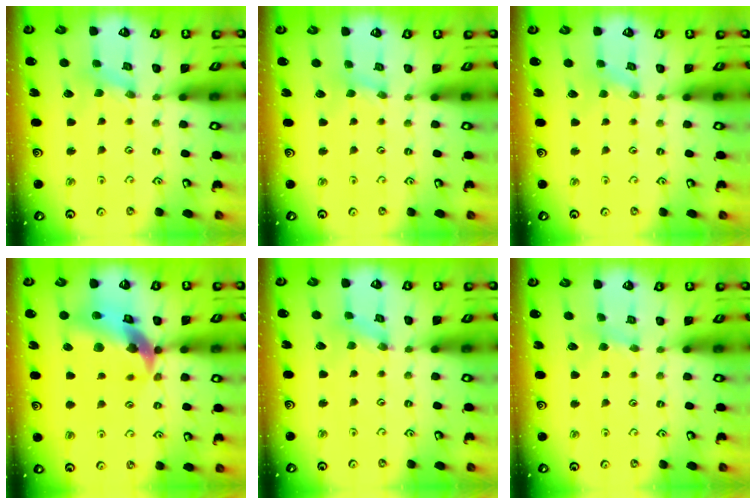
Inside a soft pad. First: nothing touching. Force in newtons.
{"total": 0.5, "press": 0.5, "slide": 0.1}
{"total": 0.0}
{"total": 15.5, "press": 15.3, "slide": 2.1}
{"total": 0.7, "press": 0.6, "slide": 0.3}
{"total": 1.9, "press": 1.9, "slide": 0.3}